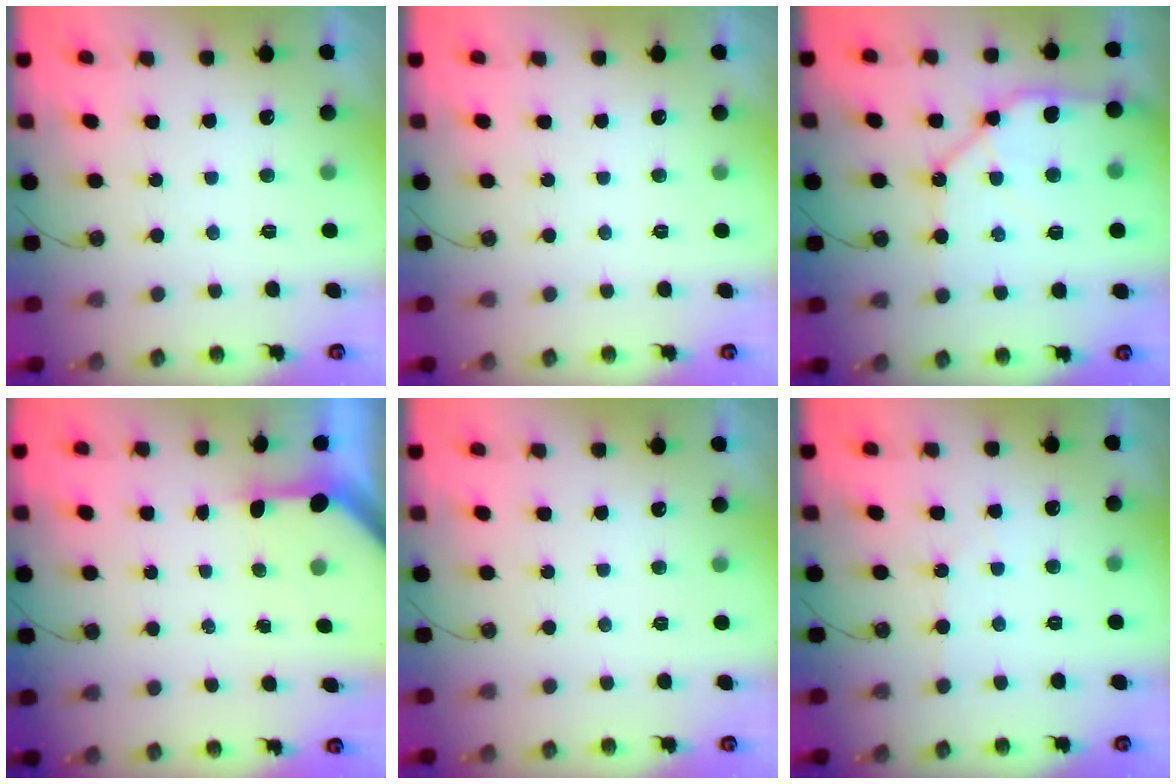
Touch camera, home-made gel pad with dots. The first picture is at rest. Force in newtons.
{"total": 0.0}
{"total": 11.4, "press": 11.3, "slide": 1.4}
{"total": 3.3, "press": 3.3, "slide": 0.2}
{"total": 0.0}
{"total": 1.8, "press": 1.8, "slide": 0.3}